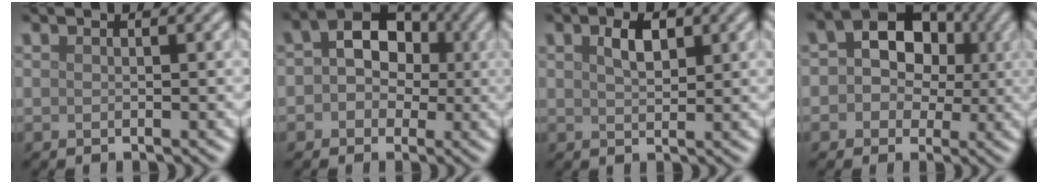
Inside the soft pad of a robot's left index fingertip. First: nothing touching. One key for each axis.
{"total": 6.8, "fx": 0.8, "fy": 5.3, "fz": 4.1, "tx": -0.033, "ty": 0.029, "tz": -0.014}
{"total": 2.4, "fx": 1.1, "fy": 1.2, "fz": 1.8, "tx": -0.036, "ty": 0.004, "tz": 0.020}
{"total": 9.3, "fx": 1.9, "fy": 7.5, "fz": 5.3, "tx": -0.044, "ty": 0.042, "tz": -0.007}